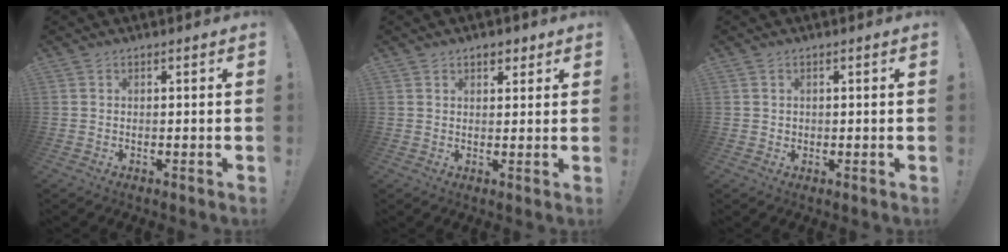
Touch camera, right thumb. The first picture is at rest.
{"total": 2.9, "force": [2.0, 1.8, 1.3], "torque": [-0.006, -0.007, 0.031]}
{"total": 1.0, "force": [0.1, 1.0, 0.2], "torque": [-0.002, 0.001, 0.001]}